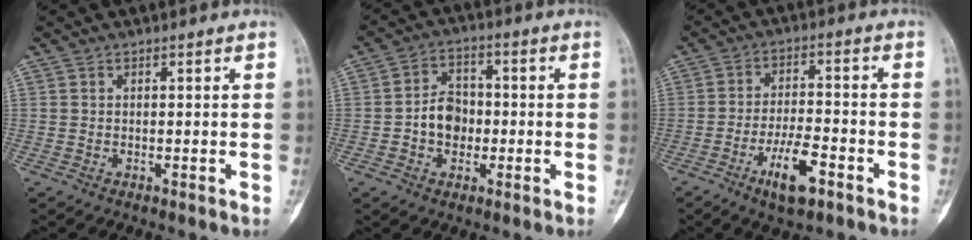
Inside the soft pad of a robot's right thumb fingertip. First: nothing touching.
{"total": 7.2, "force": [-1.1, 5.7, 4.3], "torque": [-0.043, 0.022, -0.027]}
{"total": 8.5, "force": [-4.6, 2.9, 6.6], "torque": [-0.114, 0.024, -0.080]}